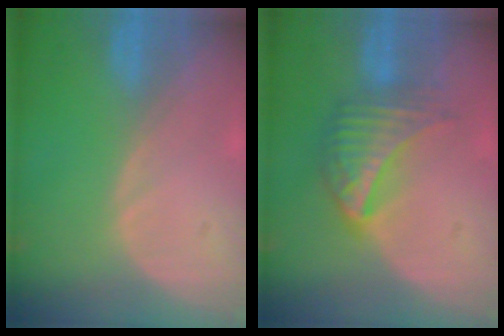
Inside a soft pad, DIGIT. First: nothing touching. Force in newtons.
{"total": 7.5, "press": 6.6, "slide": 3.6}